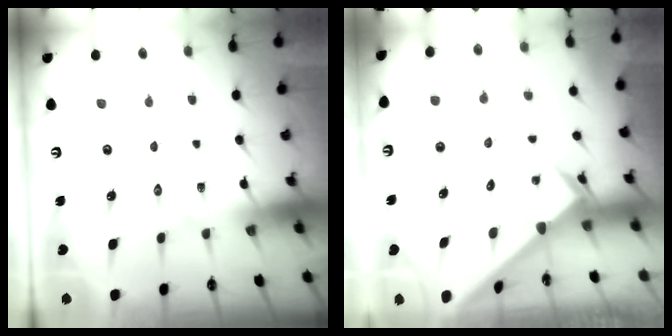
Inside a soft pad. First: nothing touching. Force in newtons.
{"total": 2.5, "press": 2.5, "slide": 0.2}